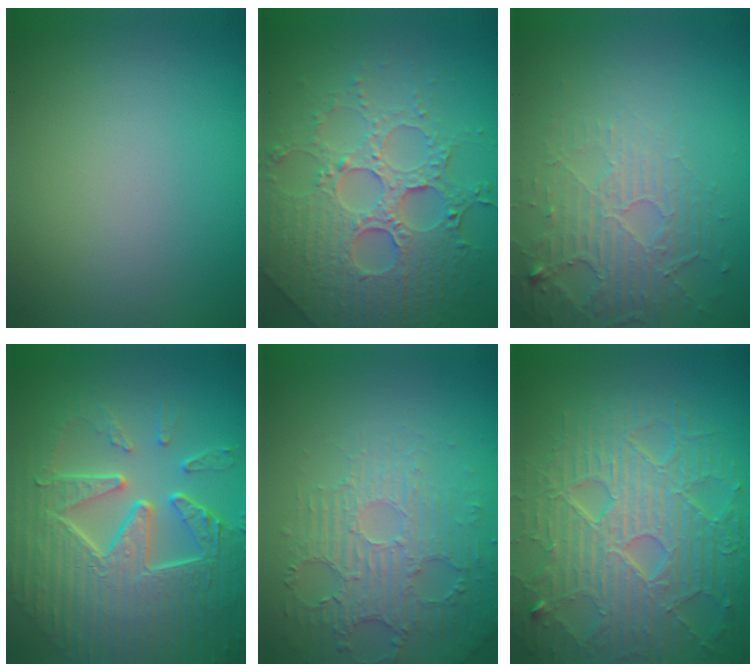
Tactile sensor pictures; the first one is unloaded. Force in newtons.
{"total": 8.0, "press": 5.9, "slide": 5.5}
{"total": 5.4, "press": 3.4, "slide": 4.2}
{"total": 9.5, "press": 6.4, "slide": 7.1}
{"total": 5.0, "press": 3.6, "slide": 3.5}
{"total": 9.3, "press": 6.6, "slide": 6.6}